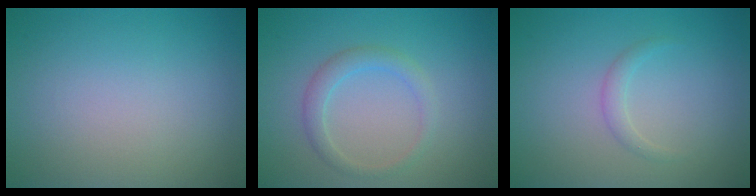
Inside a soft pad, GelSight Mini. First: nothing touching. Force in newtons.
{"total": 2.0, "press": 2.0, "slide": 0.1}
{"total": 1.1, "press": 1.1, "slide": 0.1}